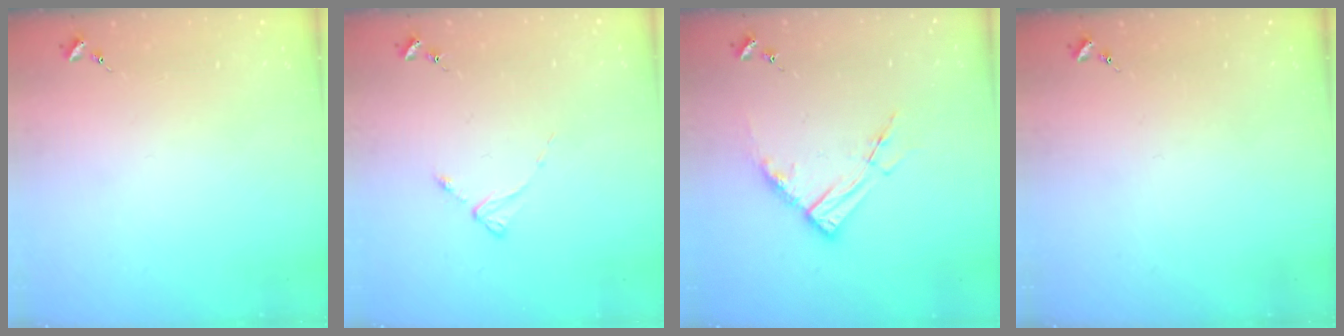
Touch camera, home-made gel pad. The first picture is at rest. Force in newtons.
{"total": 2.5, "press": 2.5, "slide": 0.3}
{"total": 10.3, "press": 10.2, "slide": 1.0}
{"total": 0.0}